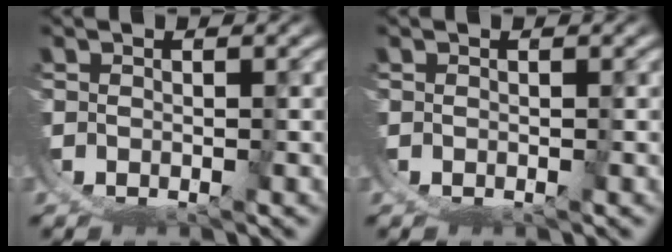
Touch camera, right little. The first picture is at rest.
{"total": 0.0}